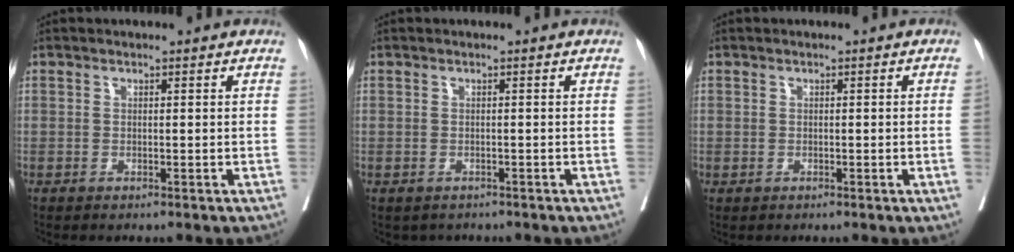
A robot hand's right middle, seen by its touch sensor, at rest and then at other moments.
{"total": 2.0, "force": [-1.6, 1.2, 0.3], "torque": [-0.005, 0.000, -0.020]}
{"total": 0.7, "force": [-0.1, -0.2, 0.7], "torque": [-0.013, 0.006, 0.002]}